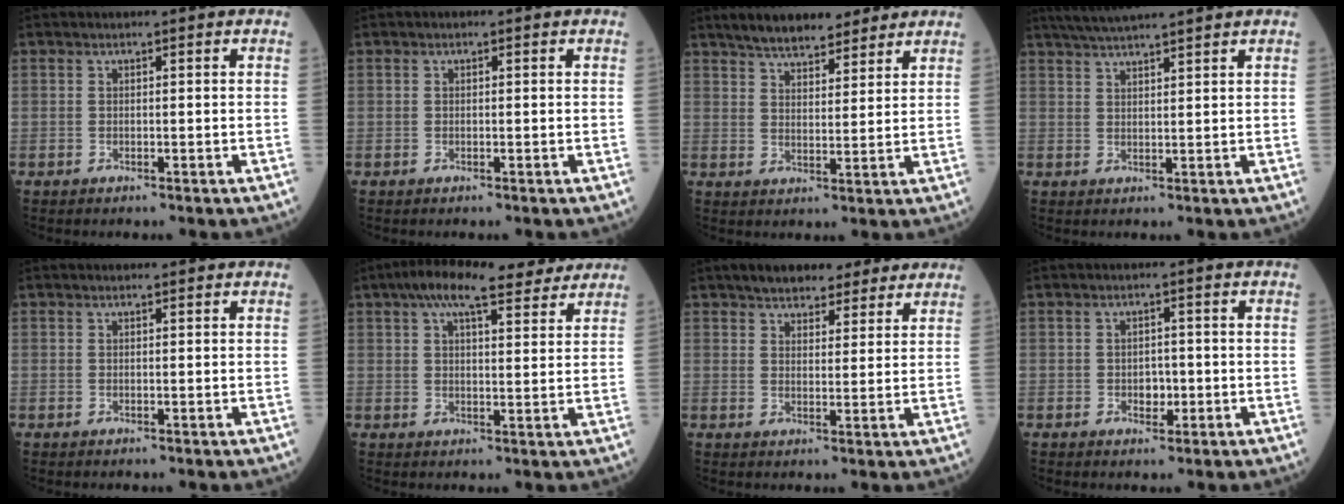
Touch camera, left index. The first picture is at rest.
{"total": 0.0}
{"total": 10.9, "force": [9.1, 3.3, 5.0], "torque": [-0.070, 0.020, 0.141]}
{"total": 8.2, "force": [7.2, -0.5, 3.8], "torque": [-0.066, 0.030, 0.115]}
{"total": 0.8, "force": [0.7, 0.1, 0.4], "torque": [-0.013, 0.005, 0.012]}
{"total": 12.0, "force": [9.1, 3.3, 7.1], "torque": [-0.118, 0.038, 0.130]}
{"total": 10.0, "force": [8.2, 4.0, 4.2], "torque": [-0.045, 0.022, 0.113]}
{"total": 2.1, "force": [-0.7, 1.5, 1.3], "torque": [-0.017, 0.004, -0.006]}